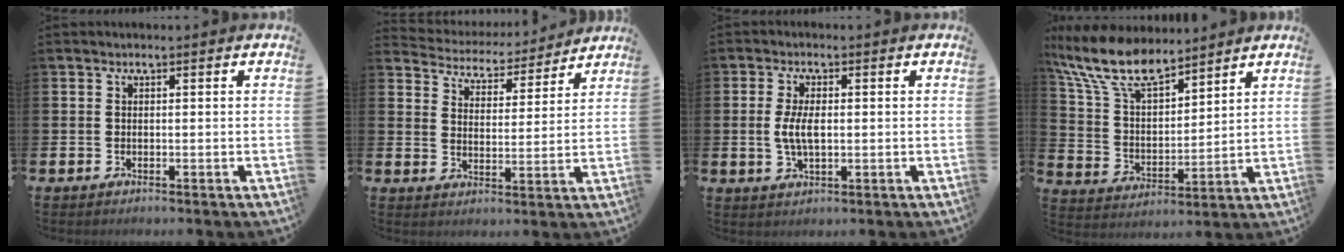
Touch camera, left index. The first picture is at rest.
{"total": 4.6, "force": [4.4, 1.2, -0.1], "torque": [-0.016, -0.045, 0.071]}
{"total": 4.2, "force": [0.2, 1.9, 3.7], "torque": [-0.073, 0.001, -0.002]}
{"total": 10.5, "force": [8.7, 3.3, 4.7], "torque": [-0.125, -0.038, 0.160]}